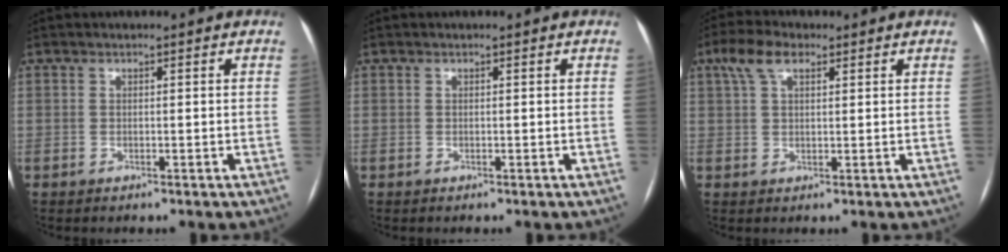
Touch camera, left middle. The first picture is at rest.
{"total": 0.0}
{"total": 5.0, "force": [2.8, 2.2, 3.6], "torque": [-0.081, 0.026, 0.055]}